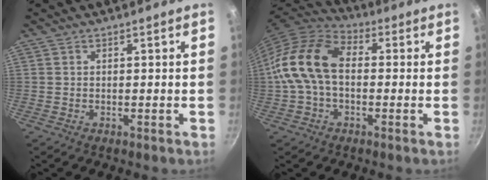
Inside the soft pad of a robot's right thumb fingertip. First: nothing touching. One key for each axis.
{"total": 14.2, "fx": -0.1, "fy": 9.4, "fz": 10.6, "tx": -0.183, "ty": 0.035, "tz": -0.022}